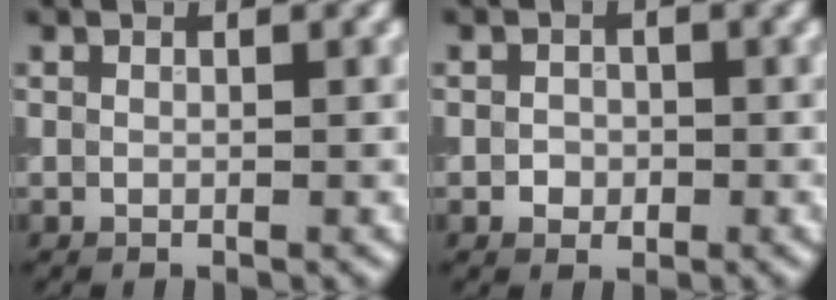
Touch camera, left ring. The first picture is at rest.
{"total": 1.3, "force": [-0.4, 1.1, 0.5], "torque": [-0.003, 0.000, -0.010]}